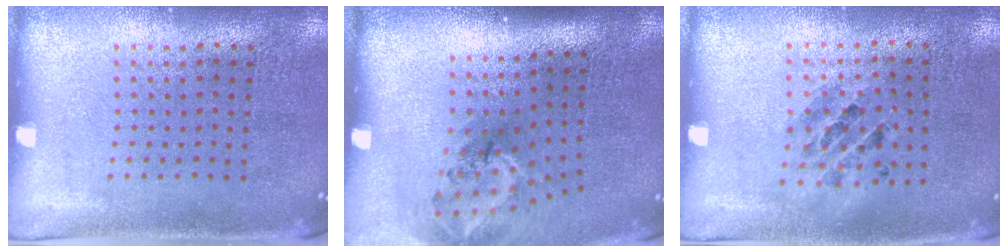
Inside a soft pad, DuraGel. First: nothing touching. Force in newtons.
{"total": 1.9, "press": 1.3, "slide": 1.4}
{"total": 0.9, "press": 0.9, "slide": 0.3}